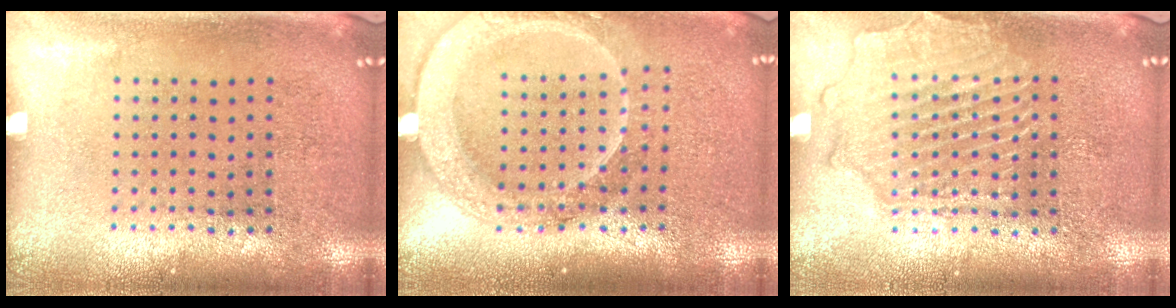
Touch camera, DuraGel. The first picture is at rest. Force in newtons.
{"total": 2.1, "press": 1.9, "slide": 0.9}
{"total": 2.6, "press": 2.6, "slide": 0.2}